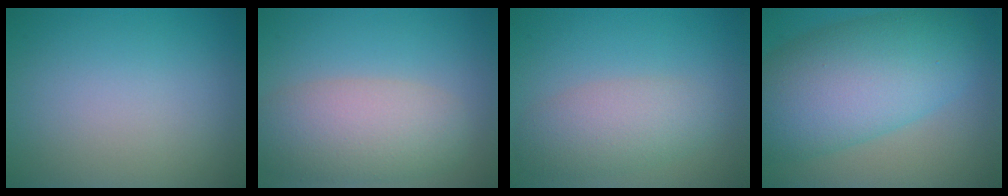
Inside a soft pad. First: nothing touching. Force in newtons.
{"total": 6.0, "press": 6.0, "slide": 0.4}
{"total": 3.9, "press": 3.9, "slide": 0.1}
{"total": 10.7, "press": 10.7, "slide": 0.3}